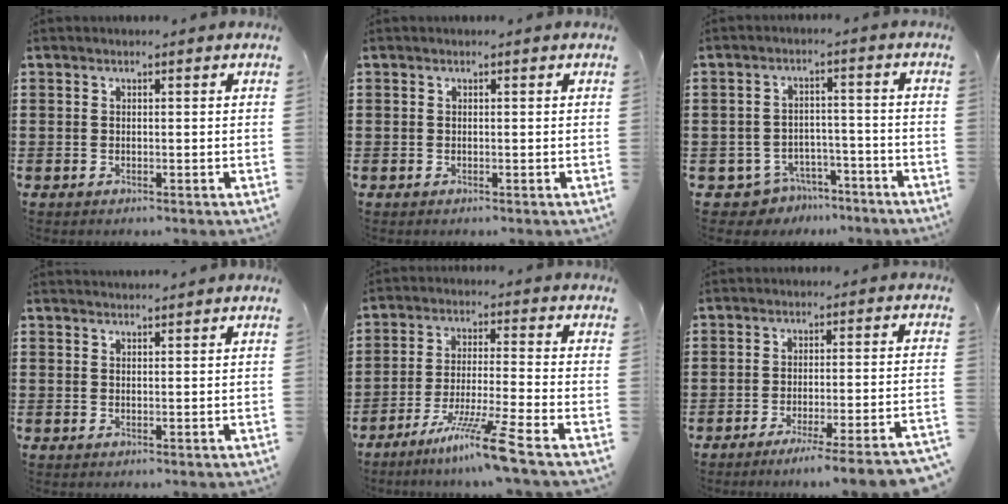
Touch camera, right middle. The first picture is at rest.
{"total": 0.0}
{"total": 4.6, "force": [-4.2, 1.5, 0.6], "torque": [-0.032, 0.005, -0.092]}
{"total": 1.3, "force": [1.3, 0.0, 0.0], "torque": [-0.003, -0.001, 0.025]}
{"total": 9.1, "force": [-6.6, -0.9, 6.2], "torque": [-0.119, -0.017, -0.127]}
{"total": 5.0, "force": [-4.1, -0.9, 2.6], "torque": [-0.039, -0.017, -0.079]}